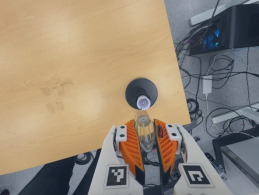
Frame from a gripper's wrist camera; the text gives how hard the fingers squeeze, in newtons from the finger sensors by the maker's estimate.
{"total": 19.4, "left": 23.9, "right": 14.9}